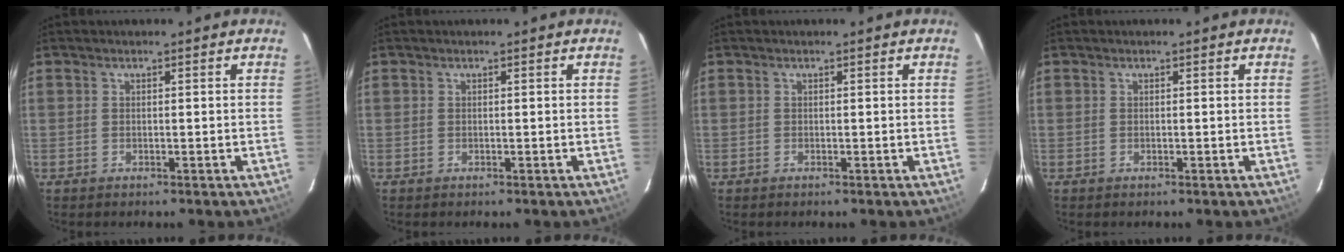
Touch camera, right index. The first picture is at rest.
{"total": 0.0}
{"total": 0.0}
{"total": 0.0}